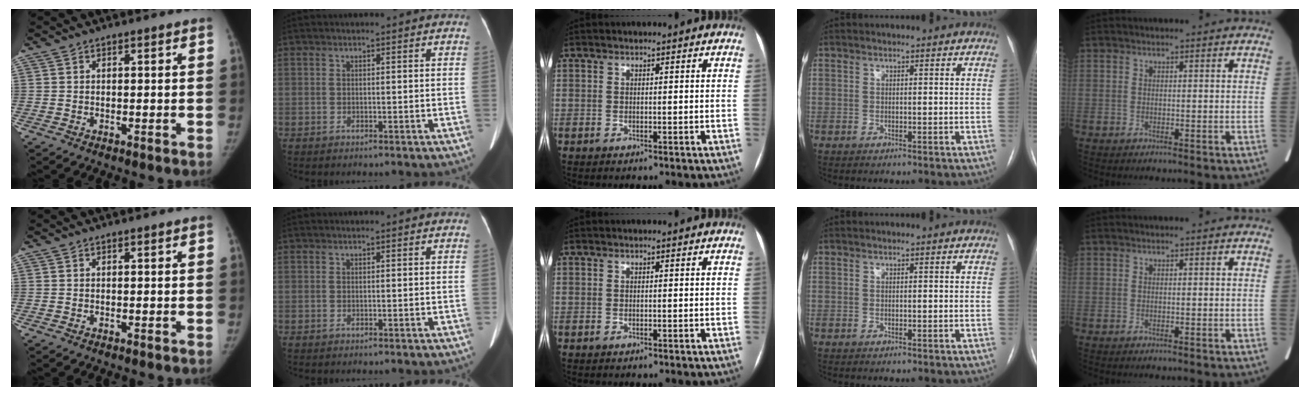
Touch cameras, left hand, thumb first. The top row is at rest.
{}